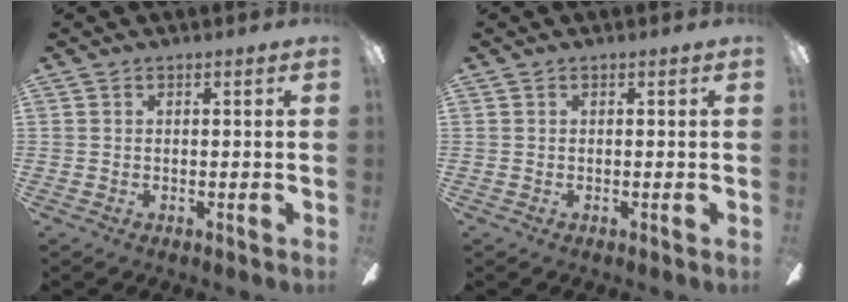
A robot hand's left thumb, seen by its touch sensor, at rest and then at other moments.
{"total": 0.0}